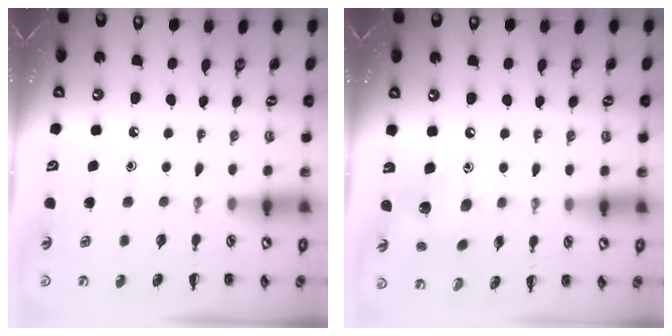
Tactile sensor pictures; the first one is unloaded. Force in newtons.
{"total": 6.9, "press": 6.7, "slide": 1.5}